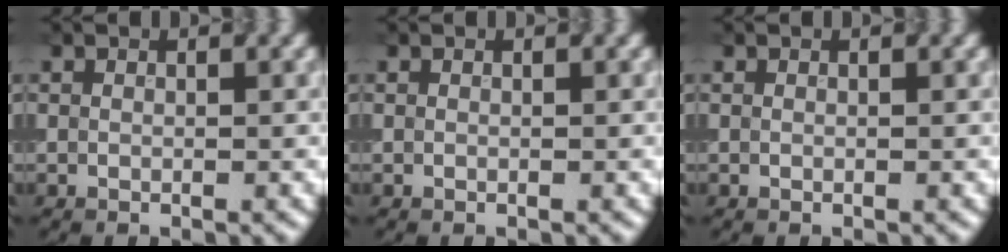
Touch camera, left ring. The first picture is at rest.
{"total": 0.0}
{"total": 0.0}